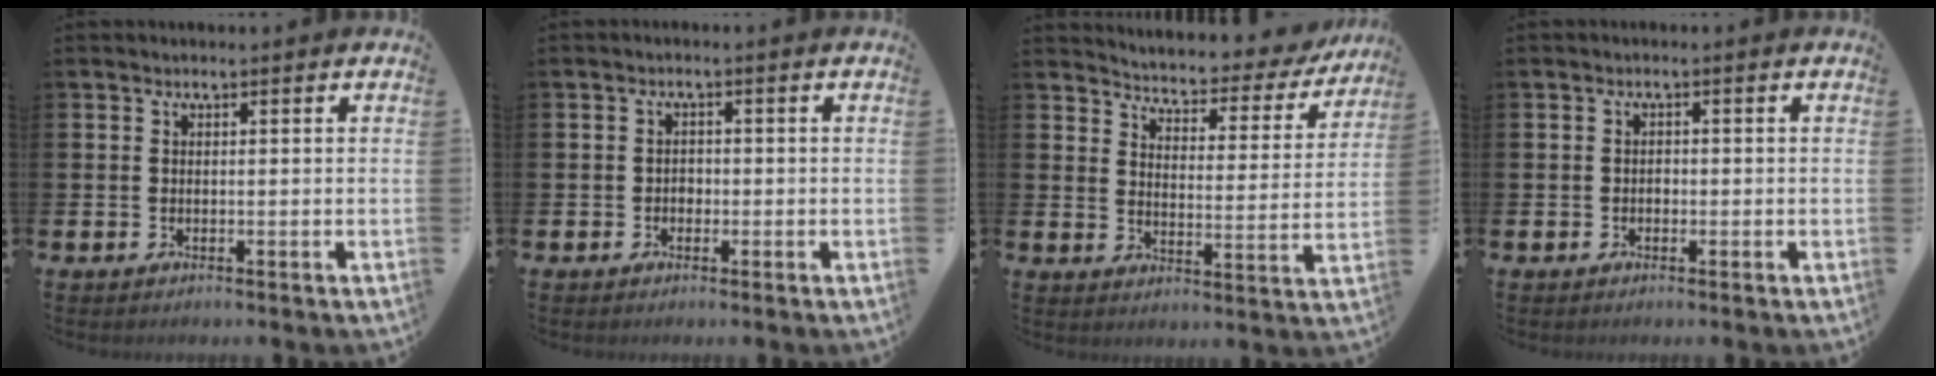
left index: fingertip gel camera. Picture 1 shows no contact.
{"total": 1.3, "force": [-0.4, 1.1, 0.5], "torque": [-0.002, 0.002, -0.012]}
{"total": 3.8, "force": [3.6, 1.0, 0.4], "torque": [-0.025, -0.039, 0.051]}
{"total": 0.8, "force": [-0.3, 0.7, 0.3], "torque": [-0.006, 0.003, -0.007]}